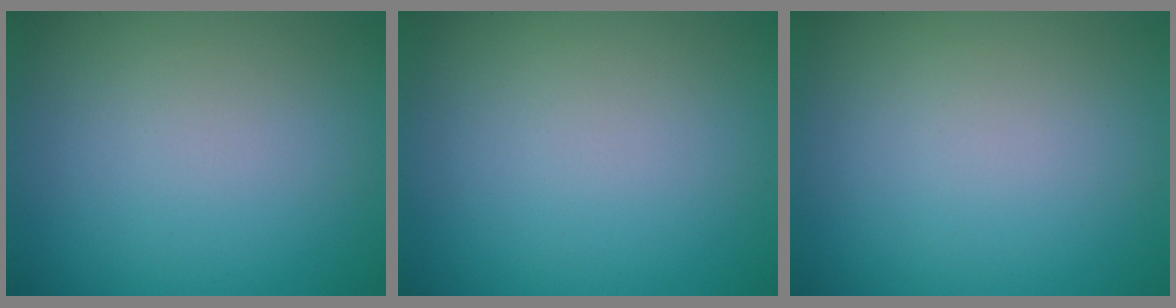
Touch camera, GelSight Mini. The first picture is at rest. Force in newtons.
{"total": 0.0}
{"total": 0.0}